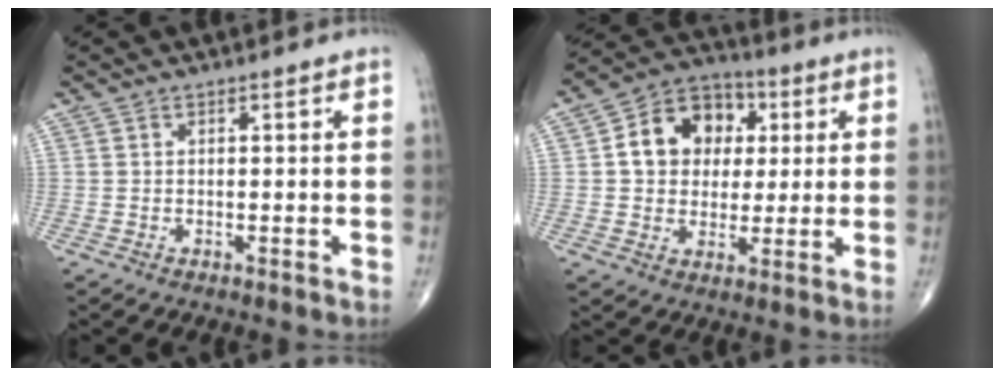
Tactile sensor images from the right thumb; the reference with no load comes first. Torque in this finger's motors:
{"motor_torque": [0.58, 2.76, 1.17, 0.43, 0.09]}